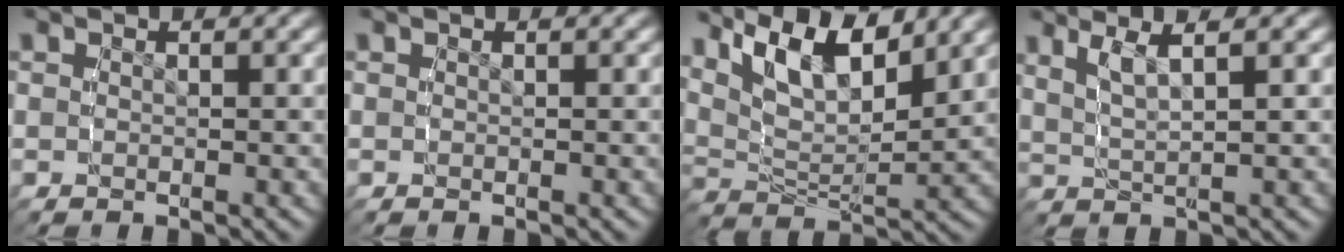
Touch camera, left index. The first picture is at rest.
{"total": 0.0}
{"total": 9.2, "force": [4.5, 5.6, 5.8], "torque": [-0.115, -0.009, 0.078]}
{"total": 3.9, "force": [2.0, 1.5, 3.0], "torque": [-0.061, 0.000, 0.038]}